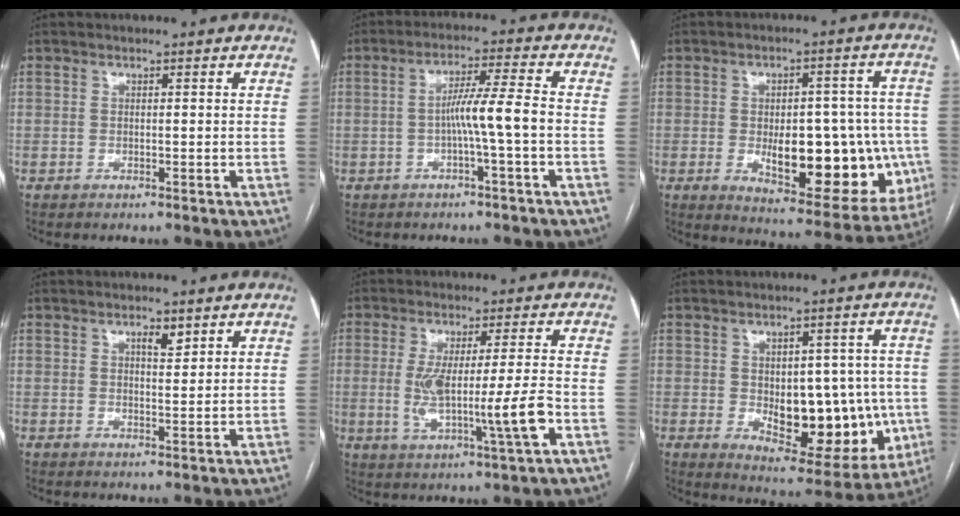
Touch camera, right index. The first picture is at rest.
{"total": 6.1, "force": [-1.4, -0.9, 5.8], "torque": [-0.099, 0.013, -0.023]}
{"total": 19.0, "force": [-3.7, 8.1, 16.8], "torque": [-0.180, 0.017, -0.021]}
{"total": 2.3, "force": [1.4, 0.7, 1.6], "torque": [-0.027, -0.001, 0.024]}
{"total": 10.9, "force": [-1.9, 0.1, 10.7], "torque": [-0.199, -0.009, -0.032]}
{"total": 16.5, "force": [-2.2, 8.2, 14.1], "torque": [-0.187, 0.006, -0.004]}